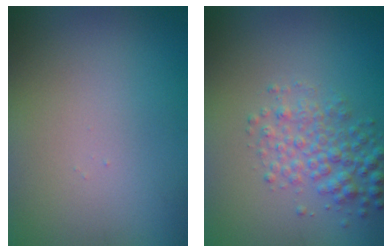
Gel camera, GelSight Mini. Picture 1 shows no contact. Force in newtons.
{"total": 3.3, "press": 3.3, "slide": 0.1}